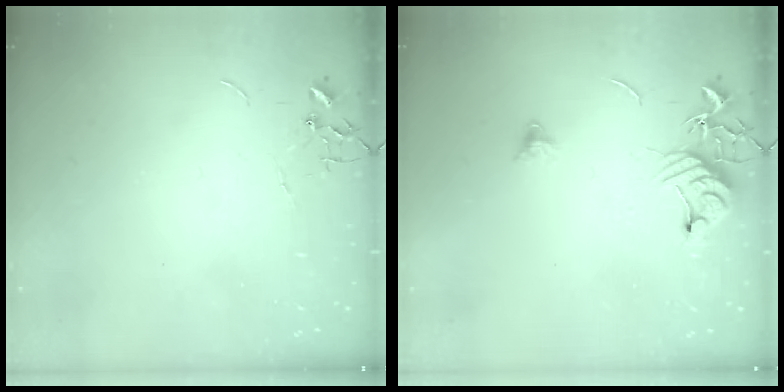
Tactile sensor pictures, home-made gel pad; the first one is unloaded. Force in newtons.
{"total": 9.6, "press": 9.6, "slide": 0.9}